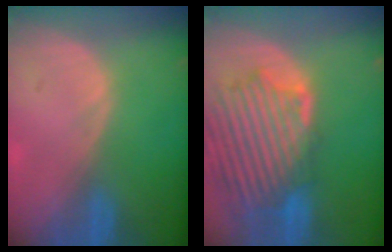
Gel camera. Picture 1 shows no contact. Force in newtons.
{"total": 13.1, "press": 11.4, "slide": 6.4}